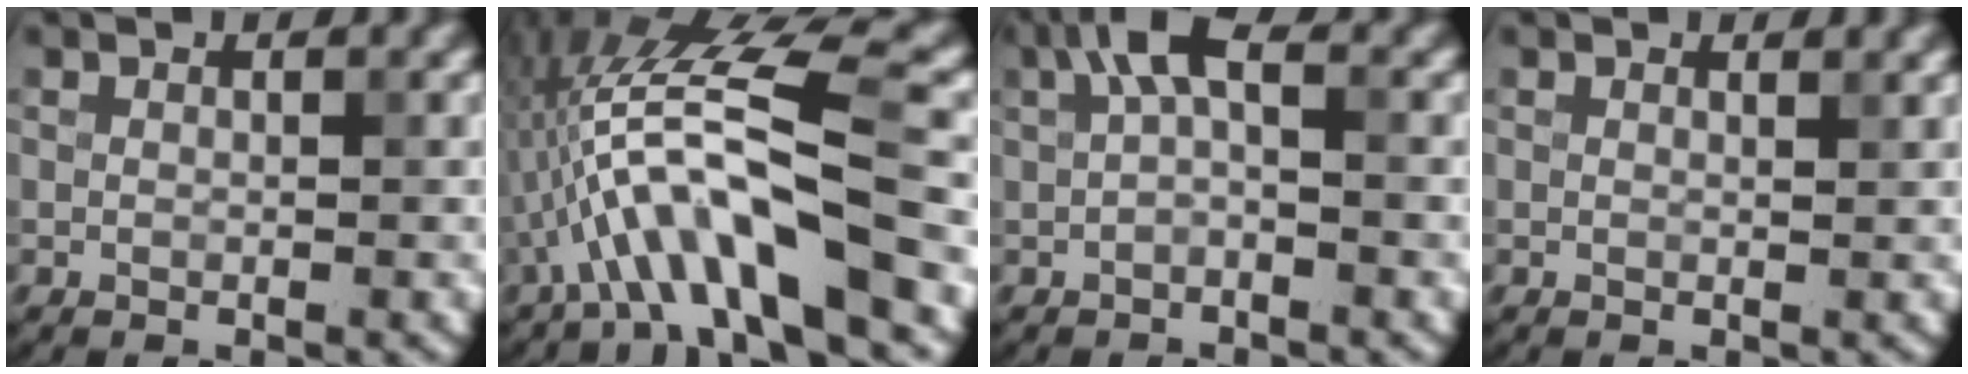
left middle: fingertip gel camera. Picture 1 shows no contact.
{"total": 10.2, "force": [-3.9, 1.7, 9.2], "torque": [-0.162, 0.027, -0.064]}
{"total": 3.1, "force": [0.7, 1.1, 2.9], "torque": [-0.054, 0.013, 0.005]}
{"total": 0.9, "force": [0.8, 0.1, 0.3], "torque": [-0.005, 0.000, 0.010]}